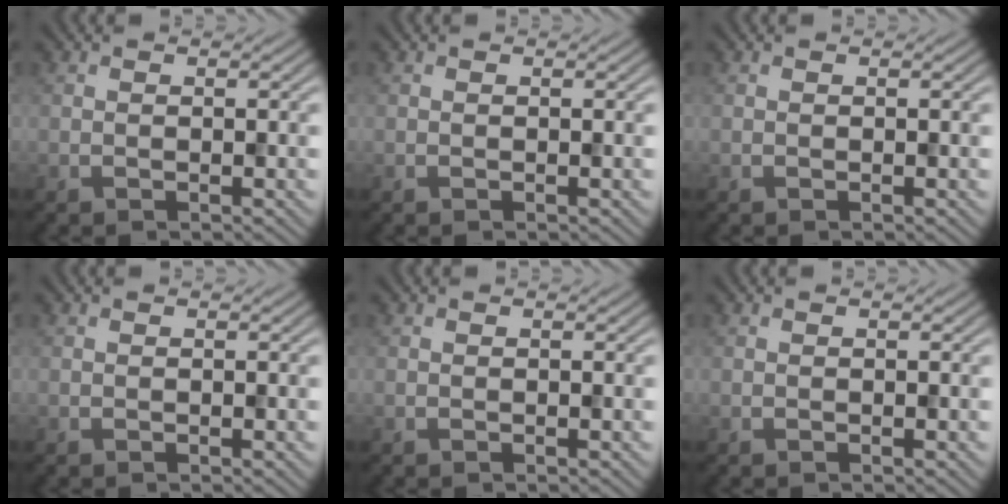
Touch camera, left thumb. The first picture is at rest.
{"total": 0.0}
{"total": 0.0}
{"total": 0.0}
{"total": 0.0}
{"total": 0.0}